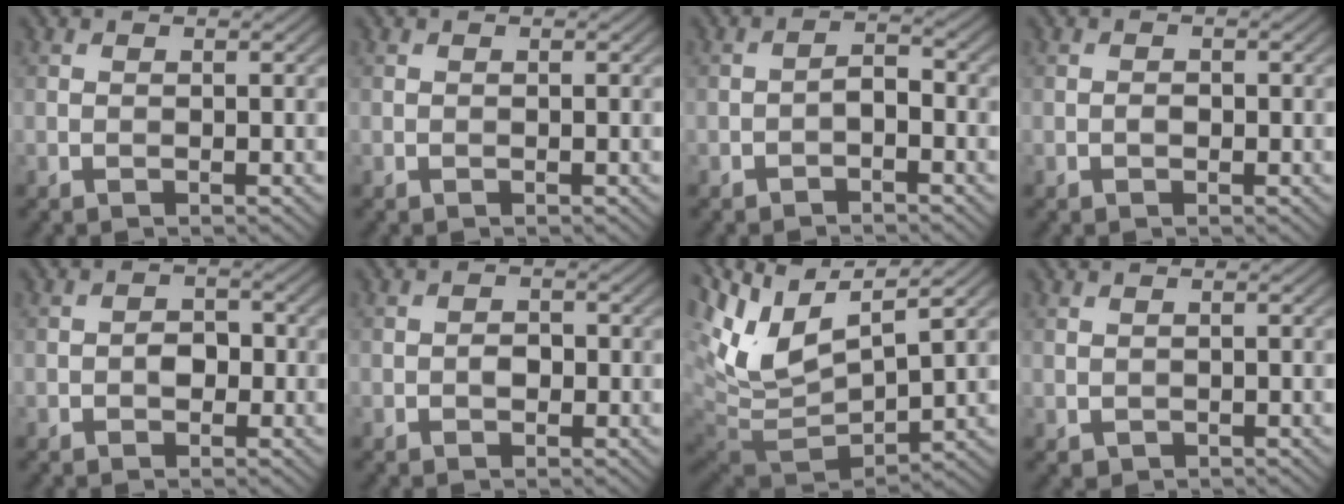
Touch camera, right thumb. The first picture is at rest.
{"total": 0.0}
{"total": 2.0, "force": [-1.3, 0.8, 1.3], "torque": [-0.020, 0.008, -0.028]}
{"total": 0.9, "force": [-0.3, 0.6, 0.6], "torque": [-0.012, 0.000, -0.008]}
{"total": 2.1, "force": [-0.6, 1.6, 1.2], "torque": [-0.021, 0.000, -0.015]}
{"total": 1.5, "force": [-0.5, 1.1, 0.9], "torque": [-0.017, 0.000, -0.013]}
{"total": 11.9, "force": [4.4, 5.1, 9.8], "torque": [-0.228, 0.005, 0.088]}
{"total": 0.5, "force": [0.2, 0.4, 0.2], "torque": [-0.011, -0.002, 0.010]}